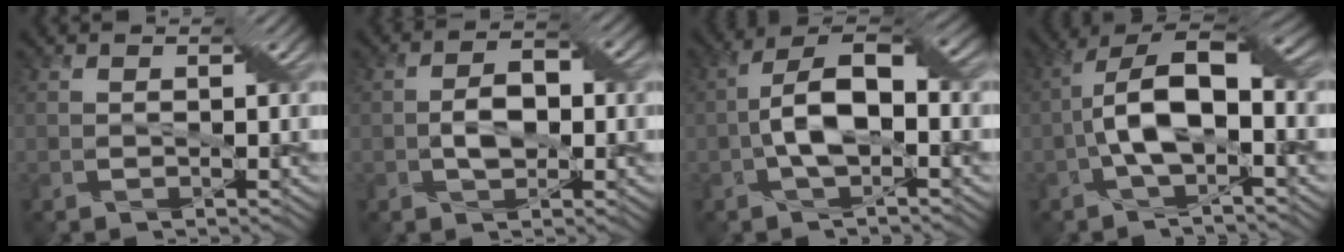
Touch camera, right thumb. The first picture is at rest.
{"total": 3.6, "force": [-0.4, 2.0, 3.0], "torque": [-0.053, 0.003, -0.009]}
{"total": 7.2, "force": [-1.0, 3.2, 6.4], "torque": [-0.123, 0.015, -0.020]}
{"total": 9.6, "force": [-1.4, 4.2, 8.6], "torque": [-0.163, 0.012, -0.027]}